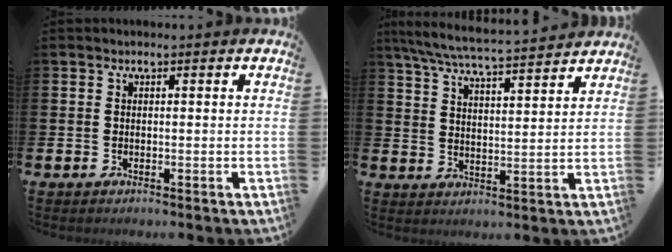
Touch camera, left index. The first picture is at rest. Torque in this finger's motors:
{"motor_torque": [0.95, -1.19, 0.37, 0.11]}